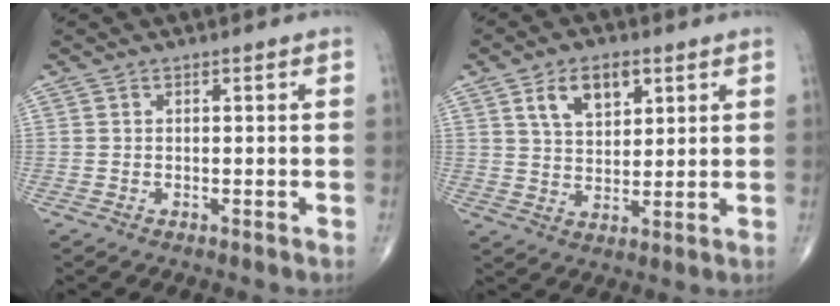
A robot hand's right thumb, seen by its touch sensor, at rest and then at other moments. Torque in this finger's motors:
{"motor_torque": [-0.76, 0.83, 0.65, 0.47, 0.04]}